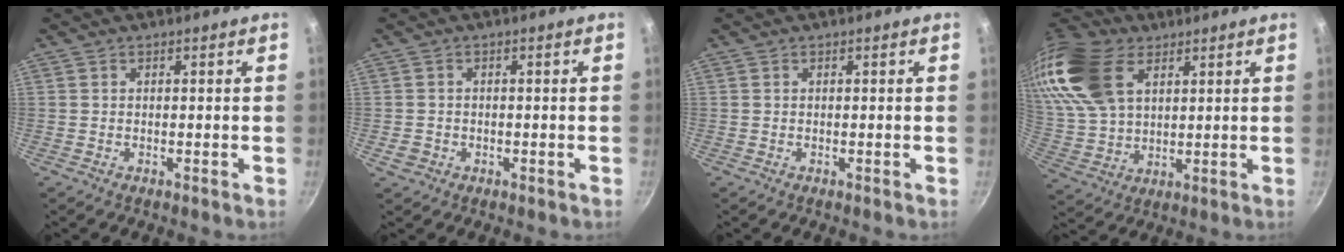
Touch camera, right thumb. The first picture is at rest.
{"total": 2.4, "force": [-0.8, 2.1, 0.9], "torque": [-0.013, 0.006, -0.007]}
{"total": 0.0}
{"total": 19.8, "force": [8.8, 12.2, 12.8], "torque": [-0.264, -0.009, 0.176]}